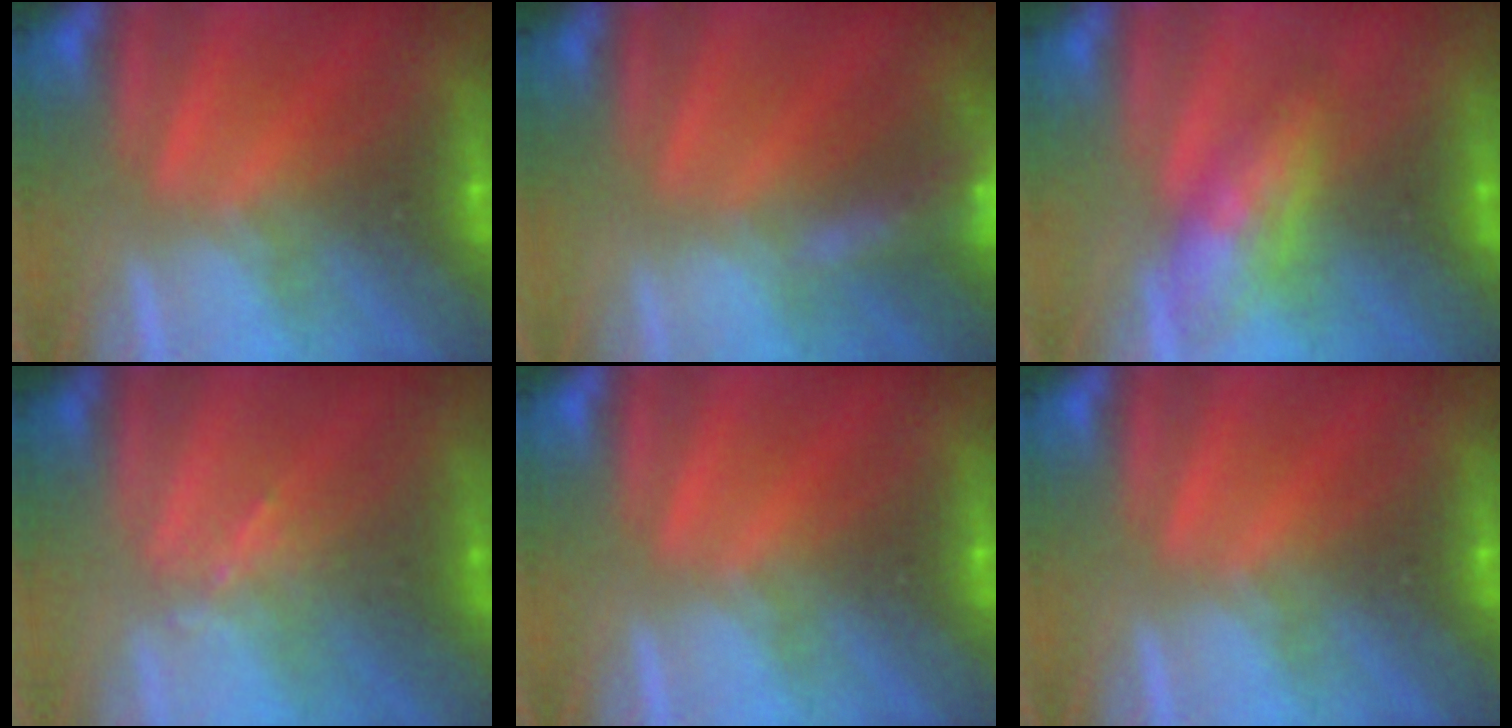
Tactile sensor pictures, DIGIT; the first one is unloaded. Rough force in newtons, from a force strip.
{"total": 6.8}
{"total": 4.8}
{"total": 1.1}
{"total": 0.0}
{"total": 0.0}